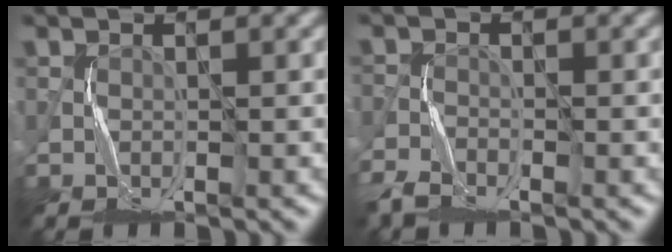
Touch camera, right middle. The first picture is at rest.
{"total": 3.2, "force": [-2.9, 1.0, 1.1], "torque": [-0.028, -0.008, -0.063]}